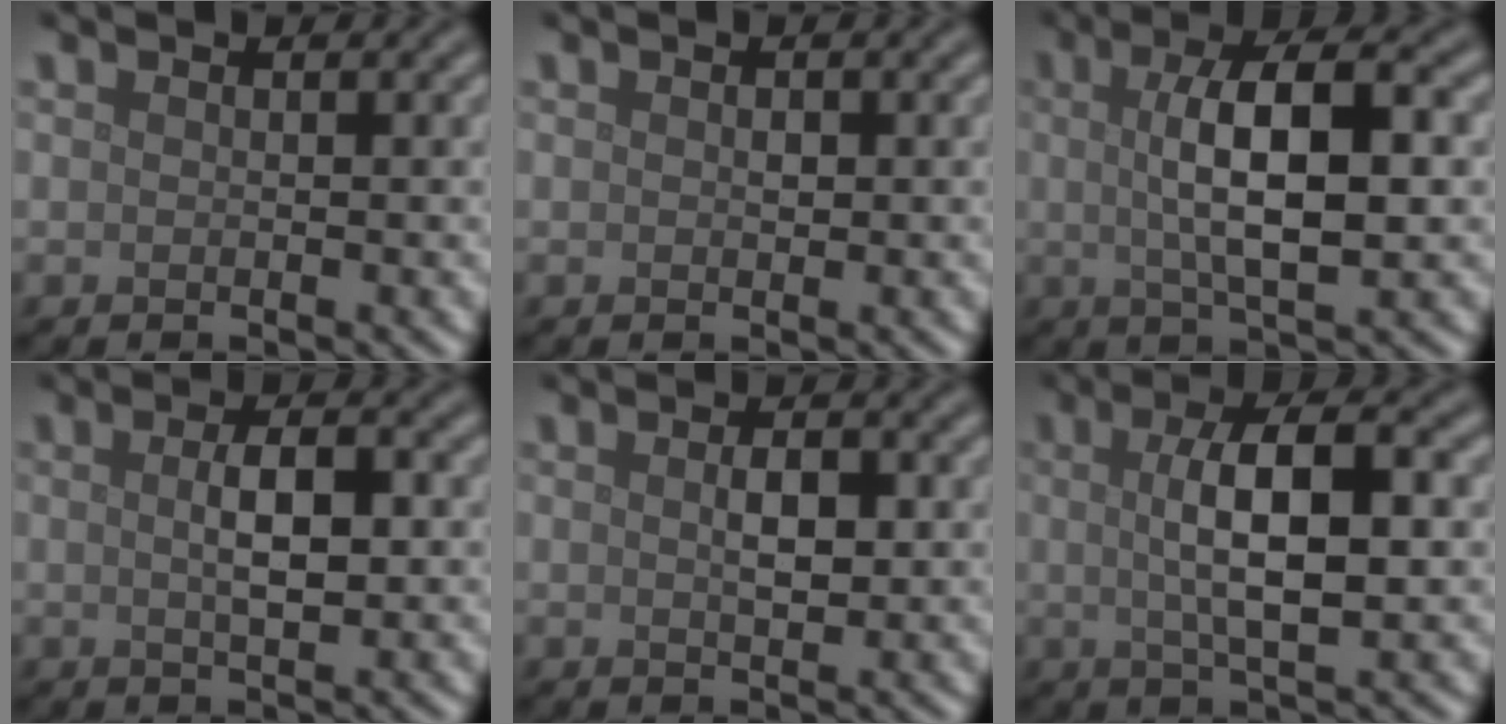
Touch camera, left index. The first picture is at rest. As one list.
[{"total": 0.5, "force": [0.1, 0.4, 0.4], "torque": [-0.006, -0.001, 0.000]}, {"total": 7.6, "force": [0.8, 2.3, 7.2], "torque": [-0.117, 0.008, 0.010]}, {"total": 3.3, "force": [0.3, 1.0, 3.1], "torque": [-0.059, 0.002, 0.003]}, {"total": 2.1, "force": [0.2, 0.9, 1.9], "torque": [-0.037, 0.001, 0.005]}, {"total": 6.7, "force": [0.7, 2.0, 6.4], "torque": [-0.105, 0.009, 0.009]}]